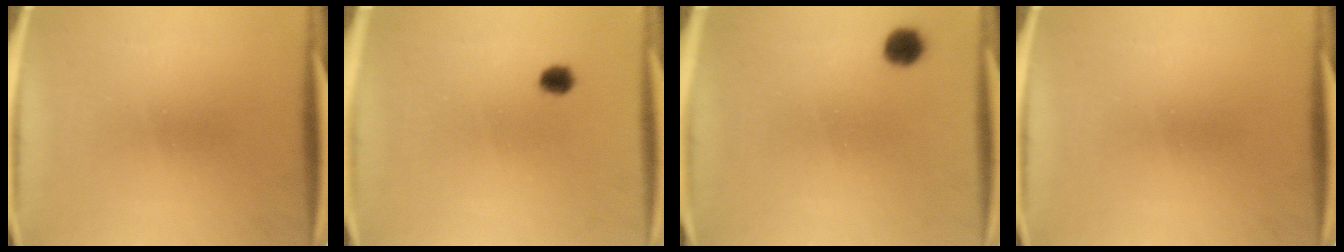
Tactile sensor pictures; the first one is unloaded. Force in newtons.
{"total": 2.4}
{"total": 3.5}
{"total": 0.0}